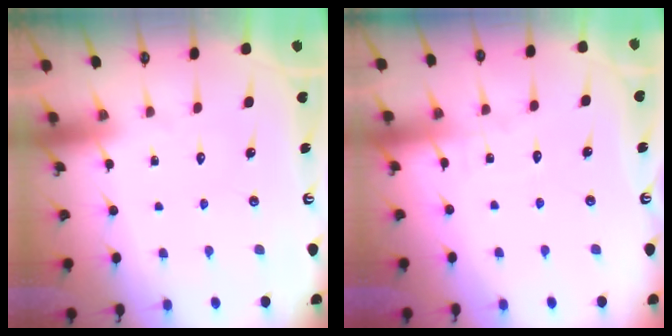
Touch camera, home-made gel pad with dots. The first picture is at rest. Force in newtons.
{"total": 2.4, "press": 2.4, "slide": 0.3}